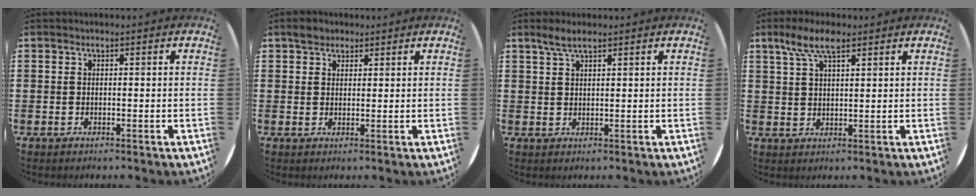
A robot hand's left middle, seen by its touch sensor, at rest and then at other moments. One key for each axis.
{"total": 2.0, "fx": 1.7, "fy": 1.1, "fz": 0.1, "tx": 0.012, "ty": 0.000, "tz": 0.030}
{"total": 2.7, "fx": 2.1, "fy": 0.5, "fz": 1.6, "tx": -0.034, "ty": 0.005, "tz": 0.037}
{"total": 5.8, "fx": 3.8, "fy": 1.9, "fz": 3.9, "tx": -0.085, "ty": 0.006, "tz": 0.068}